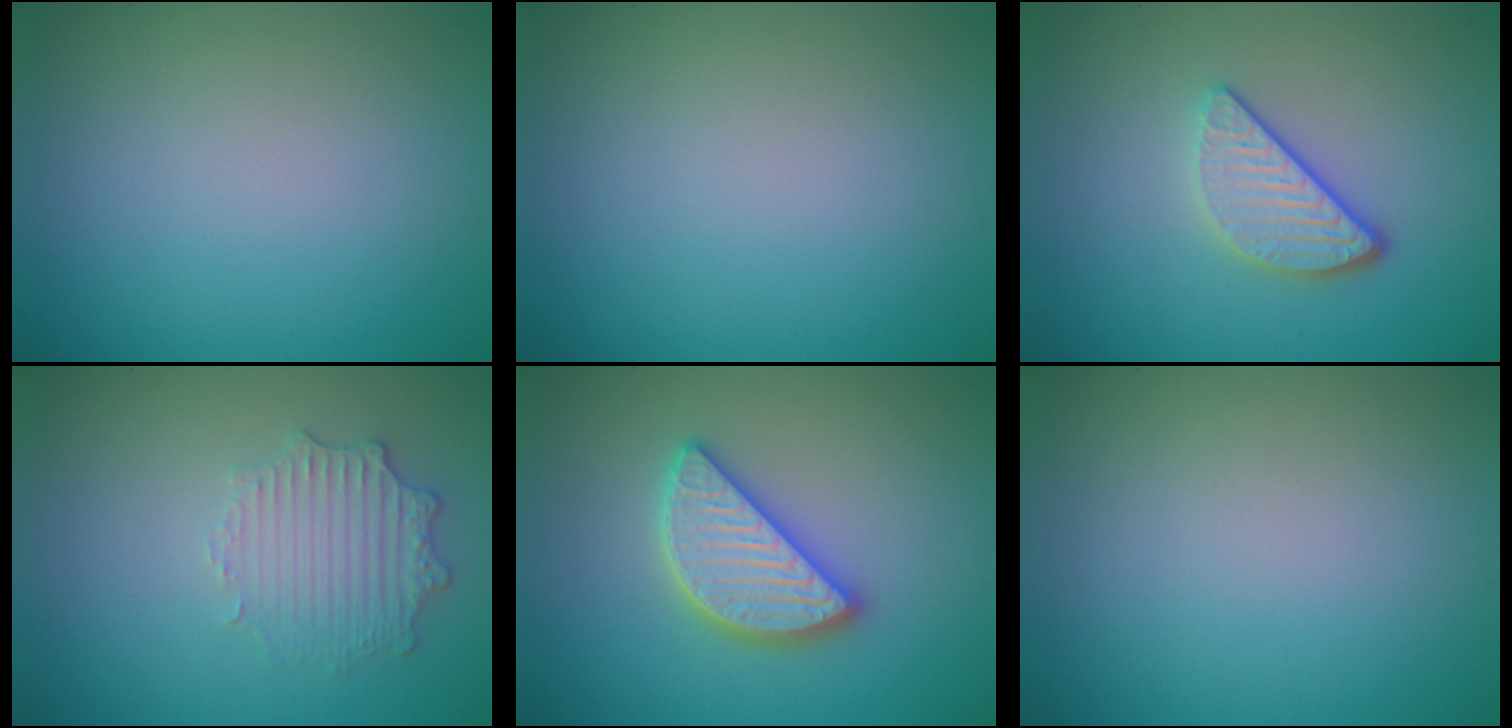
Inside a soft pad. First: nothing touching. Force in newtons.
{"total": 0.0}
{"total": 3.3, "press": 2.7, "slide": 1.9}
{"total": 2.6, "press": 2.5, "slide": 0.7}
{"total": 4.7, "press": 4.7, "slide": 0.4}
{"total": 0.0}